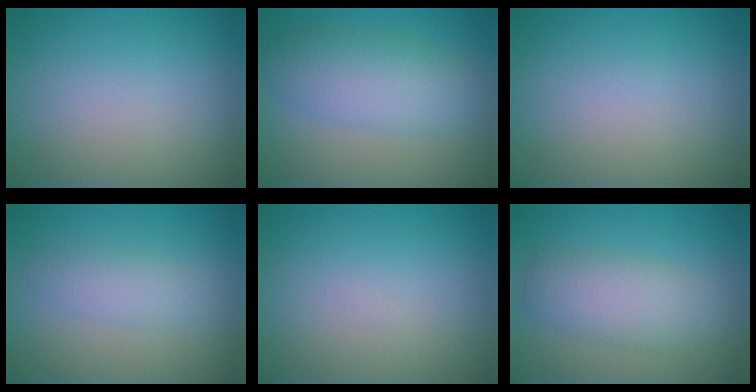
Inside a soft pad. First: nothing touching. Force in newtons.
{"total": 4.9, "press": 4.9, "slide": 0.2}
{"total": 0.0}
{"total": 2.2, "press": 2.2, "slide": 0.2}
{"total": 0.0}
{"total": 4.3, "press": 4.3, "slide": 0.2}